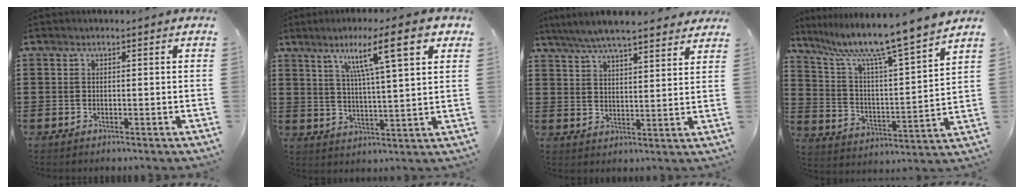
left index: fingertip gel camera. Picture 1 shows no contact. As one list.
[{"total": 12.4, "force": [7.1, 1.6, 10.1], "torque": [-0.177, -0.016, 0.109]}, {"total": 5.9, "force": [5.5, 0.5, 2.1], "torque": [-0.061, -0.019, 0.098]}, {"total": 9.7, "force": [8.4, -0.9, 4.8], "torque": [-0.127, -0.062, 0.133]}]